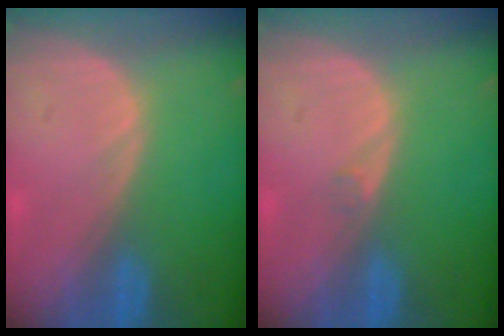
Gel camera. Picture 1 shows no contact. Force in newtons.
{"total": 0.5, "press": 0.5, "slide": 0.1}